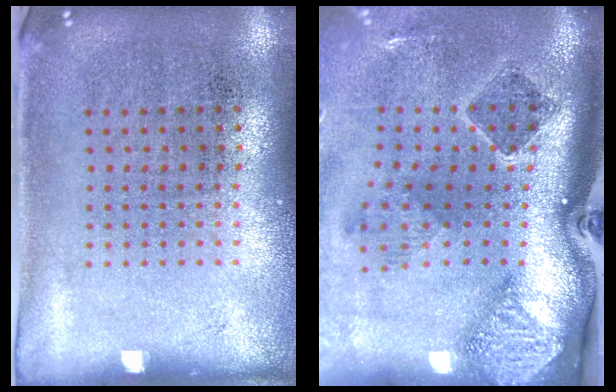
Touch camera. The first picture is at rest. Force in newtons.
{"total": 2.8, "press": 1.8, "slide": 2.1}